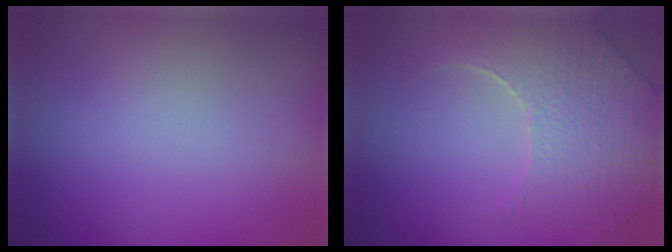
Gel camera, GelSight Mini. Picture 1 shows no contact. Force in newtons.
{"total": 5.4, "press": 4.8, "slide": 2.5}